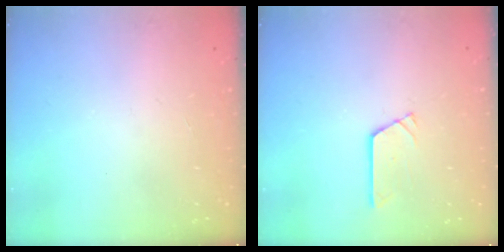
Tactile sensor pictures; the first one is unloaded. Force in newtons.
{"total": 2.4, "press": 2.4, "slide": 0.1}